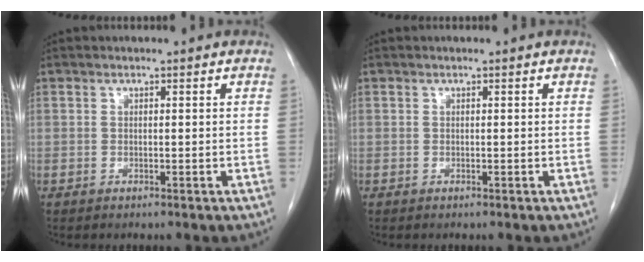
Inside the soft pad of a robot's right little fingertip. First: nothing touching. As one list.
[{"total": 0.0}]